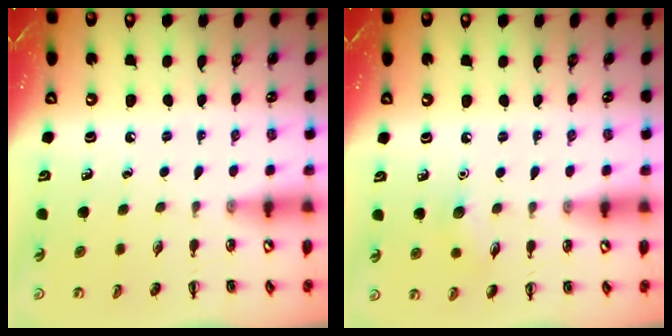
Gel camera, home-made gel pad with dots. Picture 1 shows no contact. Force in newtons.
{"total": 5.6, "press": 5.4, "slide": 1.3}